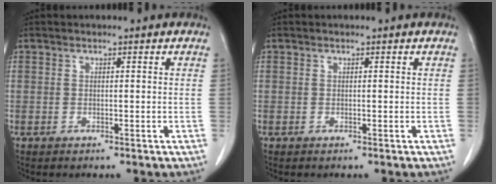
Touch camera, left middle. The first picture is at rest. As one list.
[{"total": 0.0}]